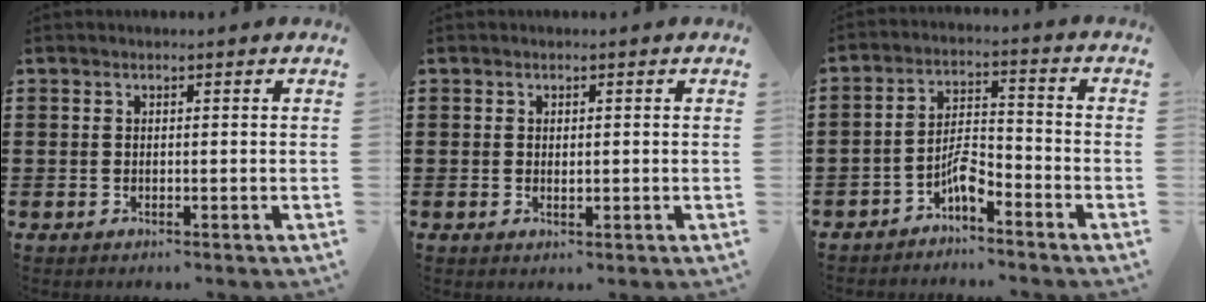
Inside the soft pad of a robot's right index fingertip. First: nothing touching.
{"total": 0.8, "force": [0.1, 0.5, 0.6], "torque": [-0.012, 0.005, 0.002]}
{"total": 5.0, "force": [-3.4, 1.7, 3.2], "torque": [-0.060, 0.011, -0.066]}